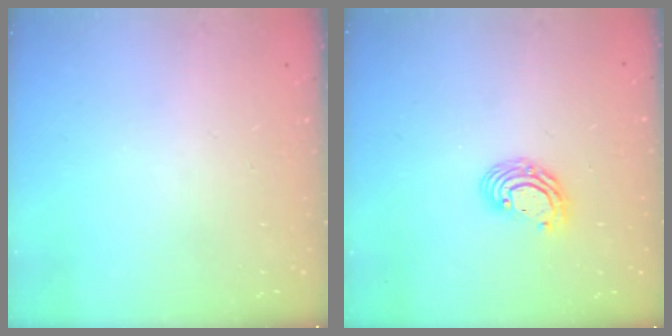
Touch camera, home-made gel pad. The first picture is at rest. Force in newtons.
{"total": 6.9, "press": 6.9, "slide": 0.8}